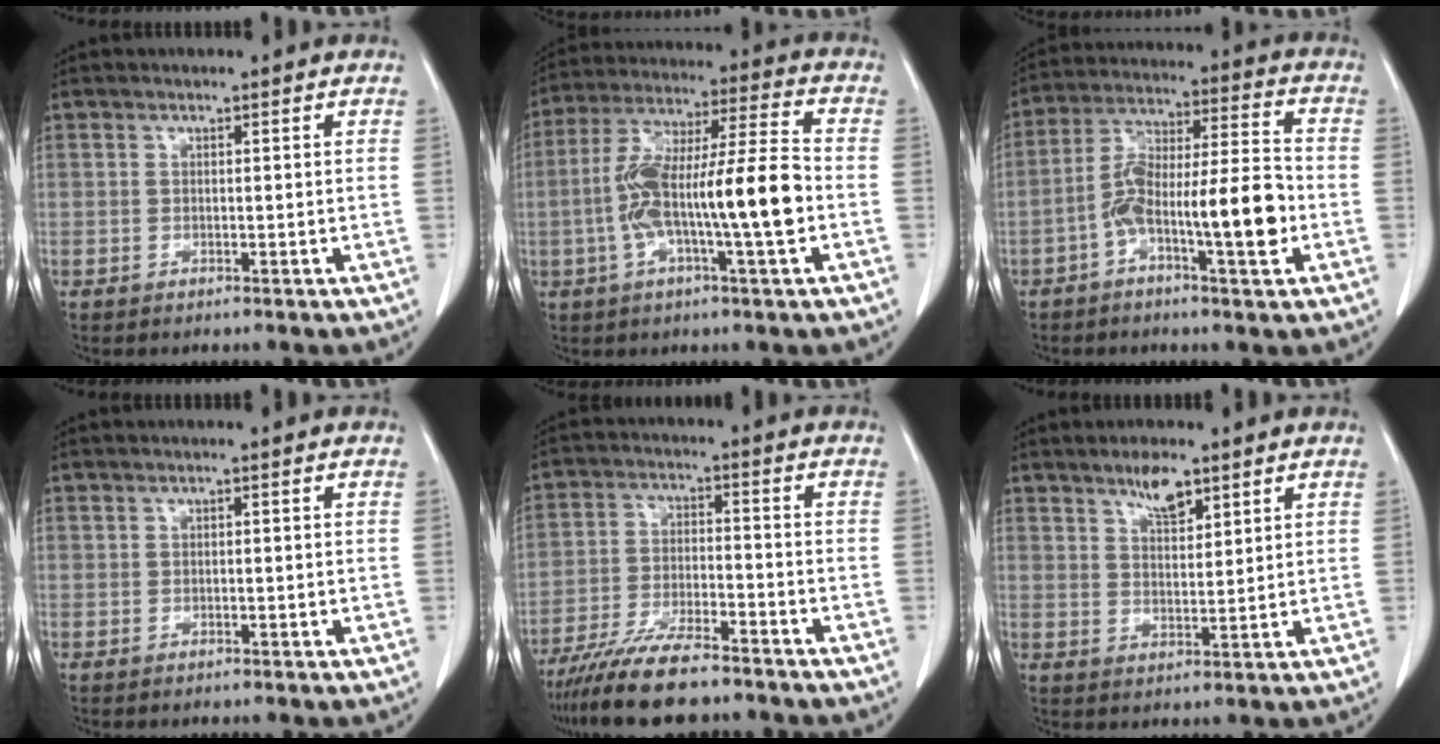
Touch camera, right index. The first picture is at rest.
{"total": 15.7, "force": [-3.0, 1.2, 15.4], "torque": [-0.284, 0.015, -0.055]}
{"total": 13.1, "force": [-4.2, 2.1, 12.2], "torque": [-0.217, 0.022, -0.070]}
{"total": 0.0}
{"total": 10.9, "force": [-9.2, 1.7, 5.6], "torque": [-0.095, -0.026, -0.158]}
{"total": 4.9, "force": [3.5, 1.4, 3.1], "torque": [-0.057, -0.001, 0.063]}